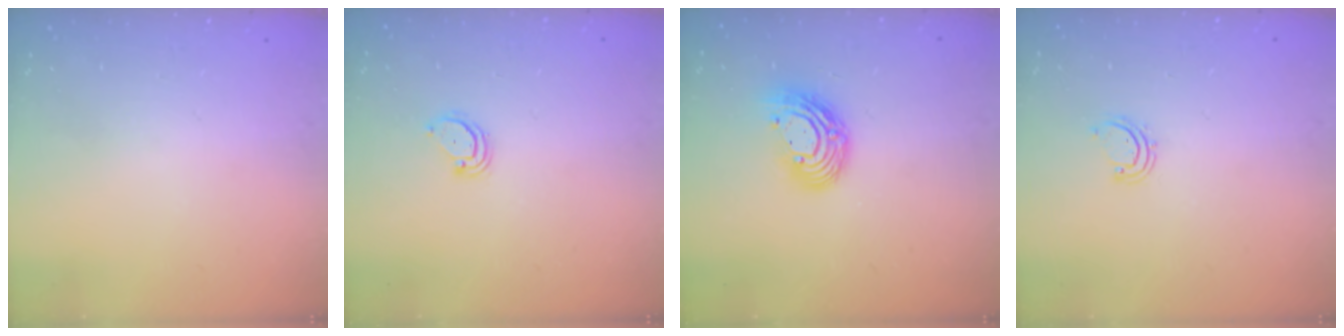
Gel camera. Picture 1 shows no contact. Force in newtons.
{"total": 3.0, "press": 3.0, "slide": 0.2}
{"total": 11.7, "press": 11.7, "slide": 0.9}
{"total": 2.9, "press": 2.9, "slide": 0.3}